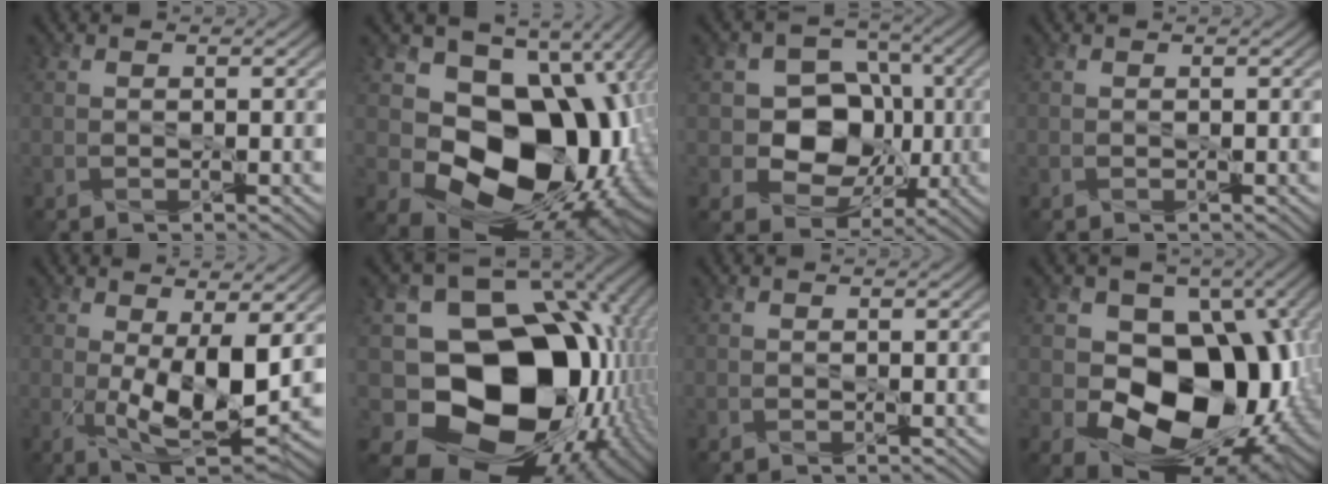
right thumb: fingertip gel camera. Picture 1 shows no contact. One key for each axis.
{"total": 18.2, "fx": -0.2, "fy": 14.1, "fz": 11.4, "tx": -0.167, "ty": -0.054, "tz": 0.029}
{"total": 10.2, "fx": -0.4, "fy": 8.6, "fz": 5.4, "tx": -0.099, "ty": 0.003, "tz": -0.028}
{"total": 0.0}
{"total": 9.1, "fx": 0.1, "fy": 3.4, "fz": 8.4, "tx": -0.166, "ty": -0.015, "tz": 0.011}
{"total": 19.9, "fx": -2.4, "fy": 15.7, "fz": 12.0, "tx": -0.223, "ty": -0.058, "tz": -0.006}
{"total": 0.0}
{"total": 16.8, "fx": -1.7, "fy": 12.1, "fz": 11.5, "tx": -0.139, "ty": -0.023, "tz": -0.030}